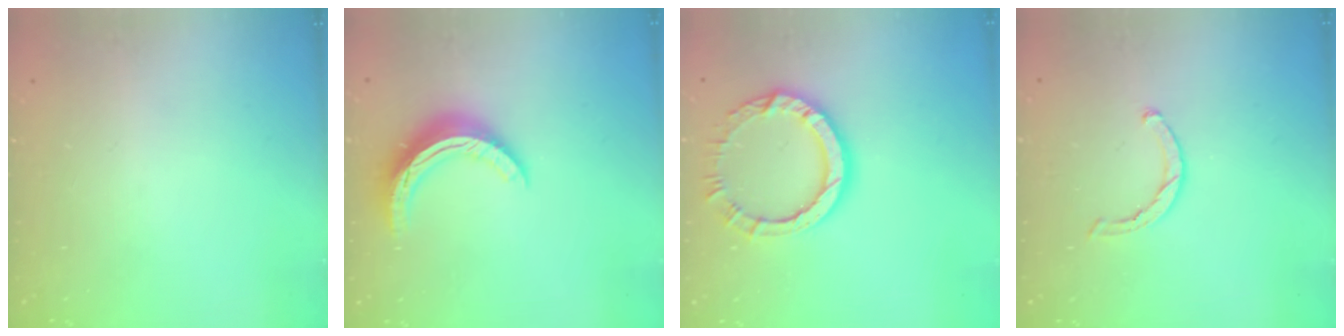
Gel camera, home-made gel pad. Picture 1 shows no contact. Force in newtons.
{"total": 10.8, "press": 10.8, "slide": 0.5}
{"total": 10.6, "press": 10.5, "slide": 1.1}
{"total": 1.8, "press": 1.8, "slide": 0.3}